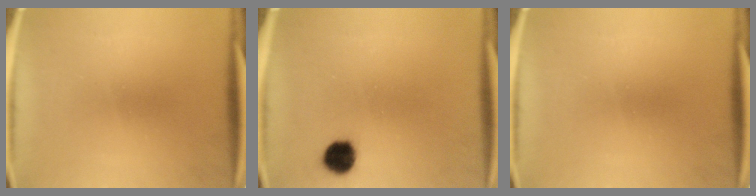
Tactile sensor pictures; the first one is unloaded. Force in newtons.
{"total": 5.5}
{"total": 0.0}